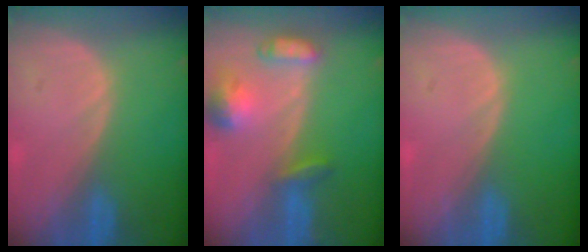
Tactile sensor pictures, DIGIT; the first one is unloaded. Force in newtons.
{"total": 6.6, "press": 6.3, "slide": 2.2}
{"total": 0.0}